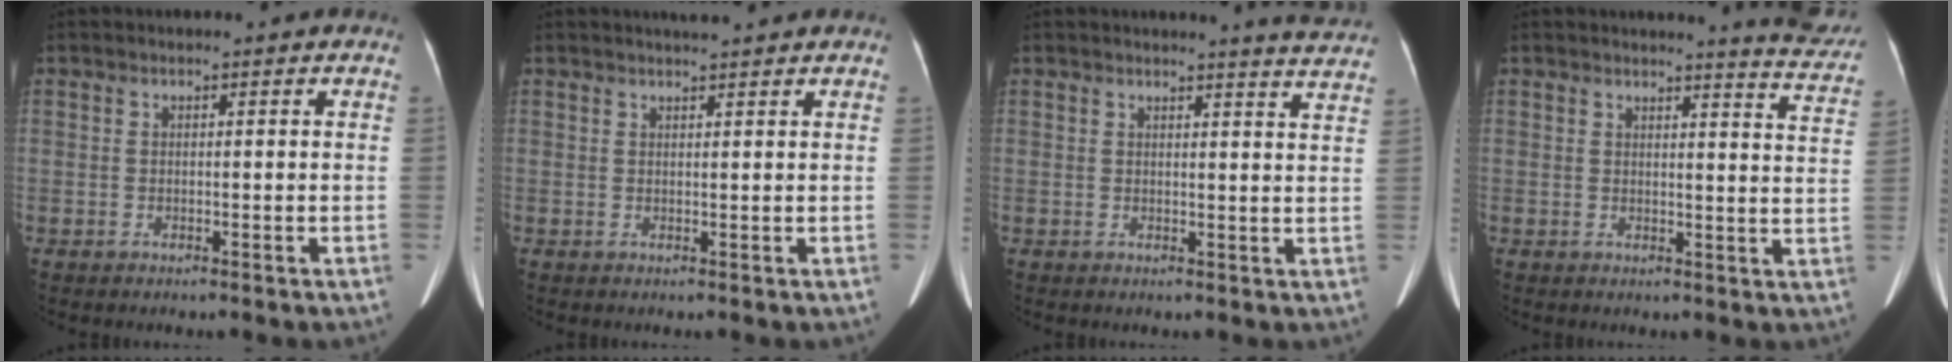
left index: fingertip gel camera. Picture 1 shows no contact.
{"total": 2.9, "force": [2.6, -0.1, 1.2], "torque": [-0.017, 0.016, 0.040]}
{"total": 7.3, "force": [7.1, -0.8, 1.5], "torque": [-0.022, -0.036, 0.060]}
{"total": 8.6, "force": [8.4, -0.1, 1.7], "torque": [-0.012, -0.057, 0.073]}